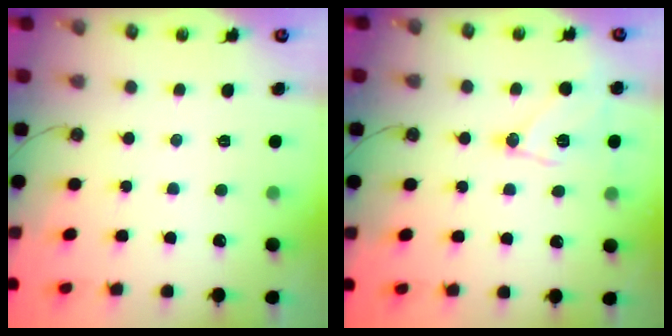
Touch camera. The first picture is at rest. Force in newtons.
{"total": 12.1, "press": 11.9, "slide": 2.0}